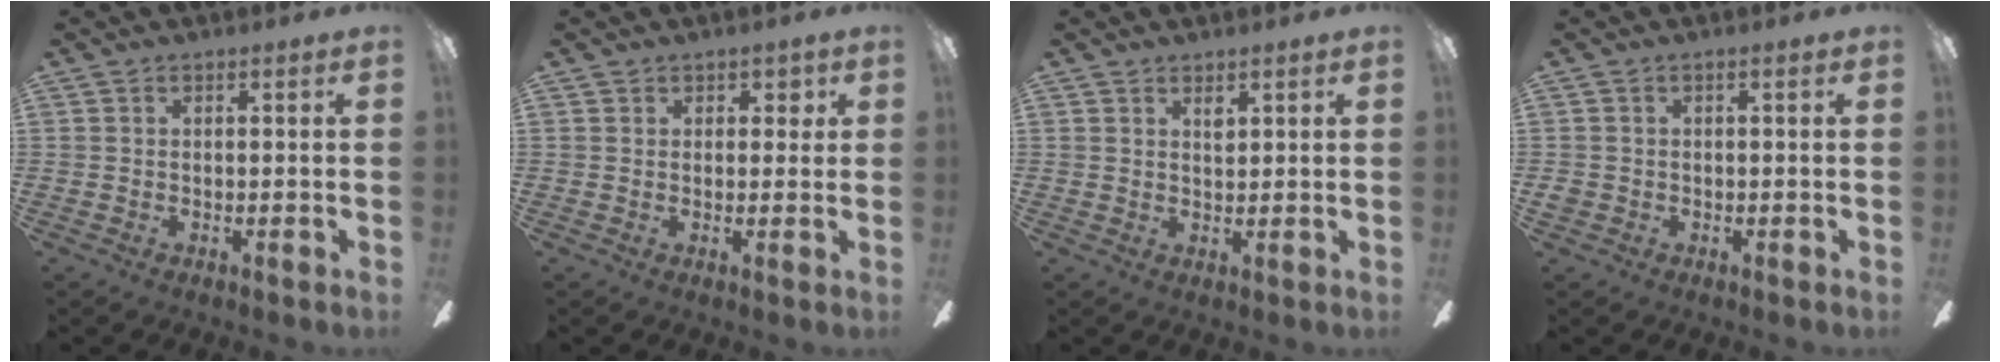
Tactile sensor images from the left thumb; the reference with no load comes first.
{"total": 2.3, "force": [1.3, 1.8, 0.6], "torque": [0.002, 0.000, 0.020]}
{"total": 2.0, "force": [1.6, 0.9, 0.9], "torque": [-0.011, -0.005, 0.029]}
{"total": 1.6, "force": [-0.5, 1.3, 0.7], "torque": [-0.011, 0.002, -0.009]}